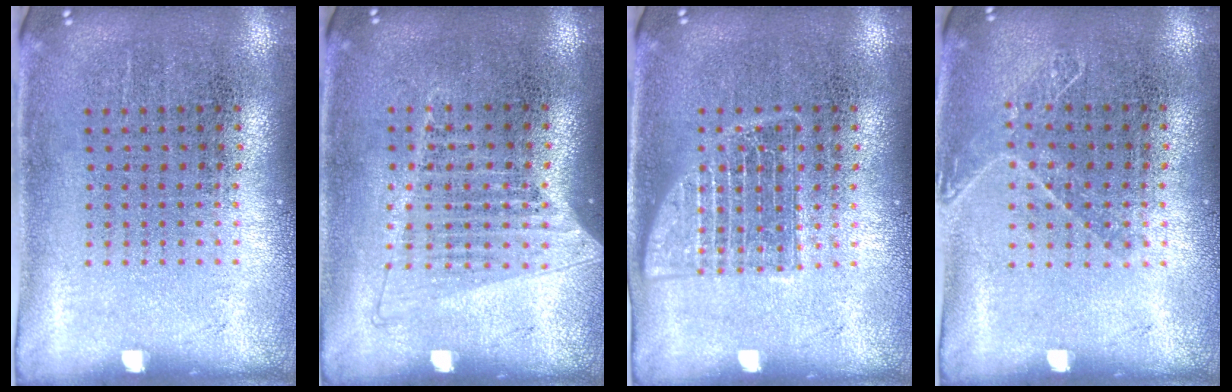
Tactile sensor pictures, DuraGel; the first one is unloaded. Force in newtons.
{"total": 1.2, "press": 1.1, "slide": 0.5}
{"total": 2.3, "press": 2.3, "slide": 0.3}
{"total": 1.0, "press": 0.9, "slide": 0.3}